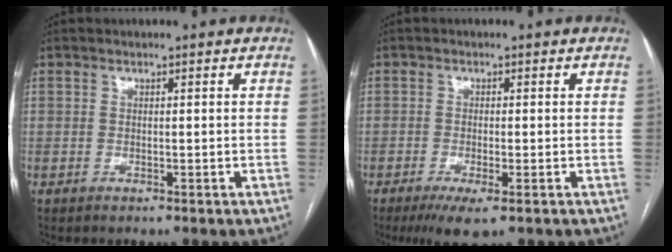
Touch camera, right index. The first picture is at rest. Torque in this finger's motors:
{"motor_torque": [0.76, -0.33, 0.24, 0.06]}